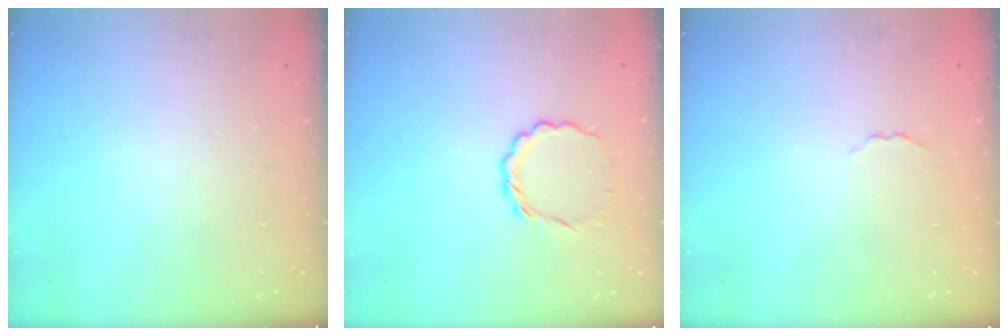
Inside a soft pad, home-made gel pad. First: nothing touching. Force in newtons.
{"total": 4.5, "press": 4.2, "slide": 1.4}
{"total": 2.0, "press": 1.9, "slide": 0.6}